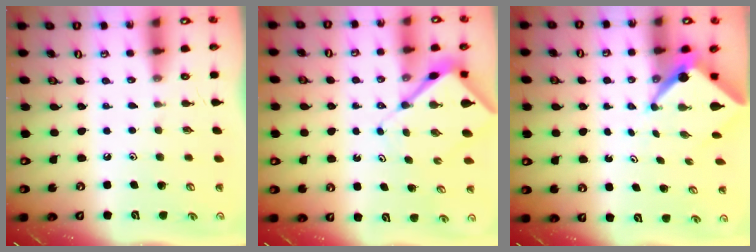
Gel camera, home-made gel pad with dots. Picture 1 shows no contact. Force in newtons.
{"total": 8.0, "press": 8.0, "slide": 0.8}
{"total": 4.5, "press": 4.4, "slide": 0.4}